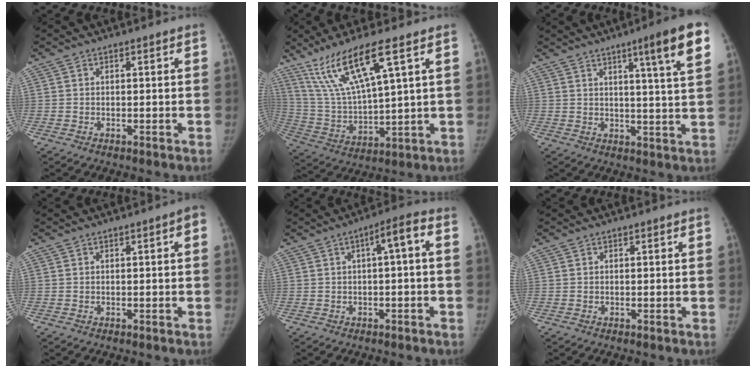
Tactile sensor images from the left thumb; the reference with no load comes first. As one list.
[{"total": 14.8, "force": [8.7, 2.3, 11.8], "torque": [-0.247, -0.035, 0.184]}, {"total": 11.2, "force": [5.8, 0.2, 9.6], "torque": [-0.130, -0.025, 0.076]}, {"total": 1.8, "force": [0.1, 0.4, 1.8], "torque": [-0.023, 0.011, -0.001]}, {"total": 4.3, "force": [-0.2, 0.9, 4.2], "torque": [-0.056, 0.033, -0.009]}, {"total": 0.0}]